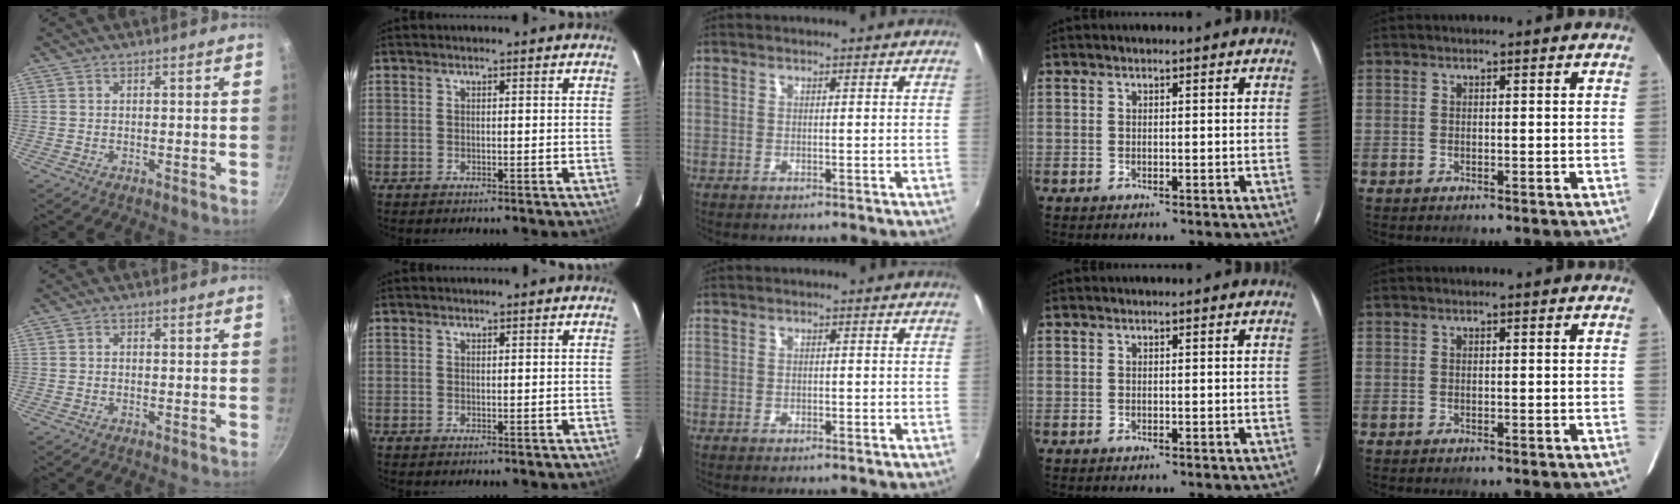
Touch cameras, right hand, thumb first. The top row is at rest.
{"thumb": {"total": 0.7, "force": [-0.2, 0.6, 0.4], "torque": [-0.006, 0.004, -0.003]}, "middle": {"total": 0.9, "force": [-0.5, 0.5, 0.5], "torque": [-0.009, -0.004, -0.010]}}